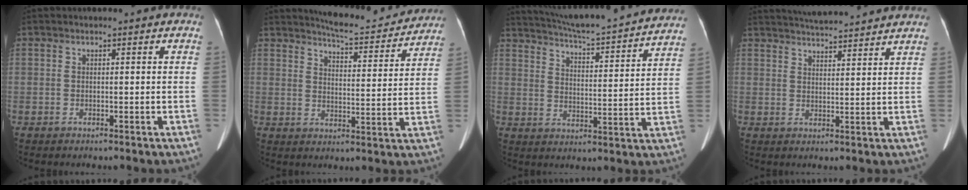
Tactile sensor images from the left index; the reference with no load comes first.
{"total": 12.4, "force": [11.9, 1.8, 3.0], "torque": [-0.040, -0.013, 0.149]}
{"total": 25.4, "force": [23.5, 1.6, 9.6], "torque": [-0.159, -0.033, 0.308]}
{"total": 12.2, "force": [11.5, 0.6, 4.2], "torque": [-0.073, 0.021, 0.158]}